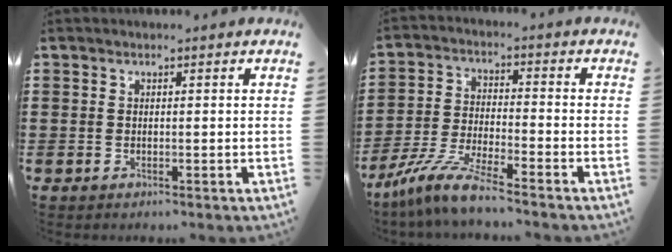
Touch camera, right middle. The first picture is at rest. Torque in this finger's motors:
{"motor_torque": [2.14, 0.00, 0.19, 0.21]}